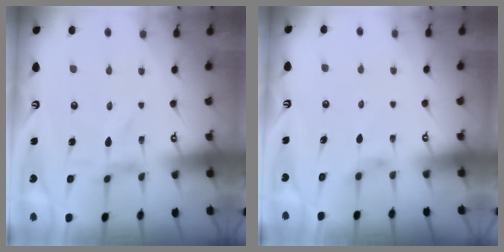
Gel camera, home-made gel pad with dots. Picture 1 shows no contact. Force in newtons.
{"total": 3.2, "press": 3.2, "slide": 0.6}